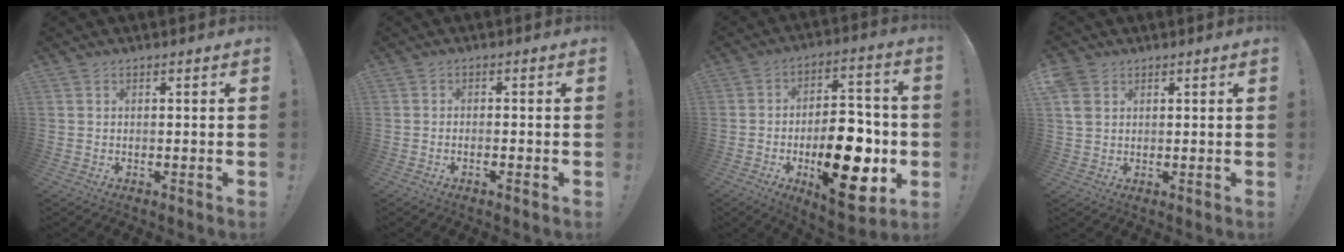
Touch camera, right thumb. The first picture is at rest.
{"total": 1.4, "force": [-0.8, -0.1, 1.1], "torque": [-0.018, -0.002, -0.013]}
{"total": 22.0, "force": [-5.8, 11.1, 18.0], "torque": [-0.255, 0.034, -0.076]}
{"total": 4.7, "force": [2.1, 3.6, 2.2], "torque": [-0.047, 0.000, 0.042]}